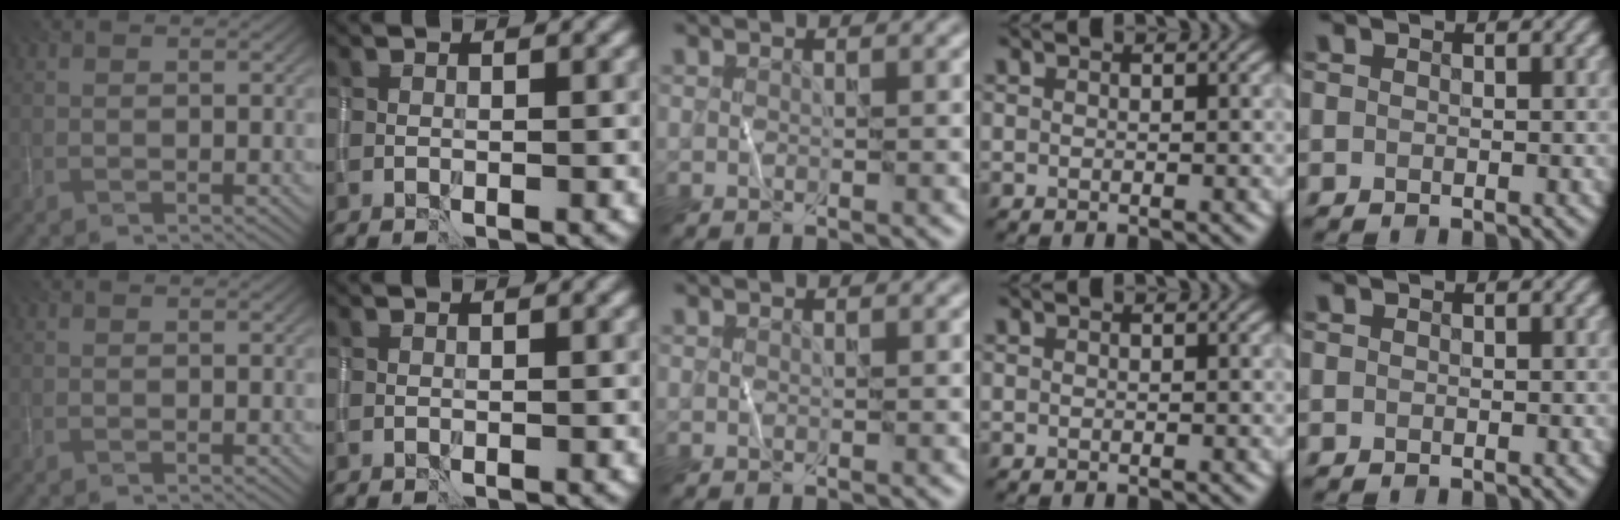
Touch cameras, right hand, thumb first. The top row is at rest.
{}